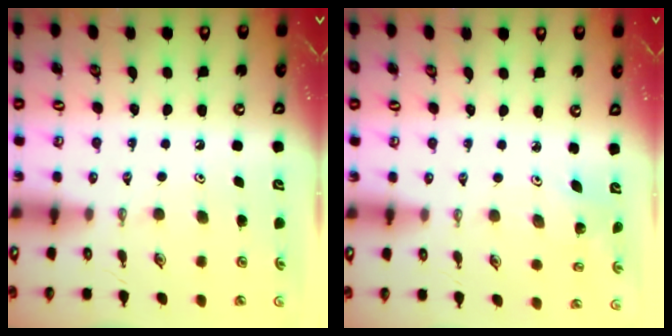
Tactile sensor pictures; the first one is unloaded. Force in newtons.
{"total": 2.3, "press": 2.3, "slide": 0.2}